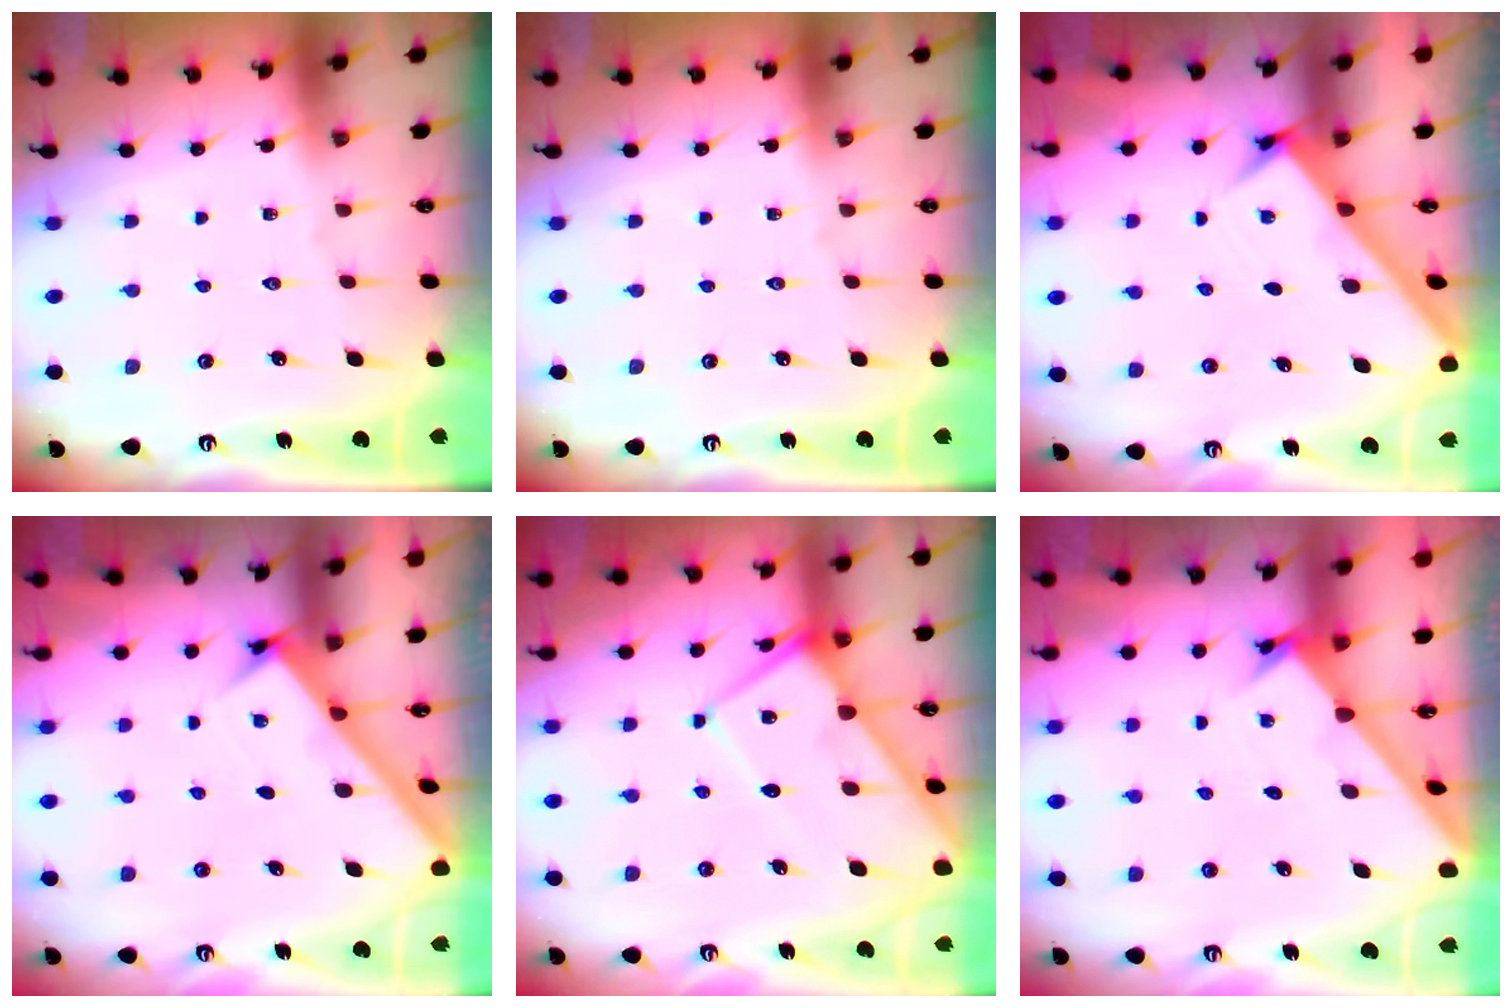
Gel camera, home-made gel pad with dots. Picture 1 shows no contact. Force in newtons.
{"total": 0.0}
{"total": 2.9, "press": 2.9, "slide": 0.4}
{"total": 2.4, "press": 2.4, "slide": 0.3}
{"total": 10.4, "press": 10.3, "slide": 0.9}
{"total": 1.6, "press": 1.6, "slide": 0.1}